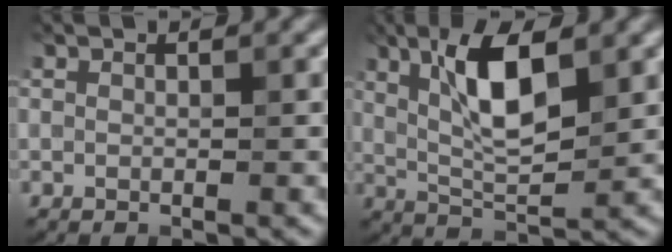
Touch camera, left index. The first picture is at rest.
{"total": 6.9, "force": [2.2, 2.2, 6.2], "torque": [-0.112, 0.003, 0.039]}